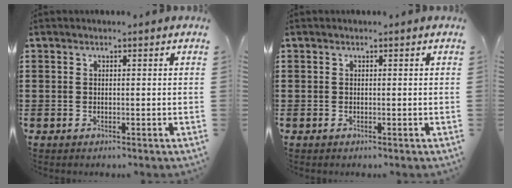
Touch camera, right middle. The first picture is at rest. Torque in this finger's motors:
{"motor_torque": [0.62, -0.48, 0.03, 0.01]}